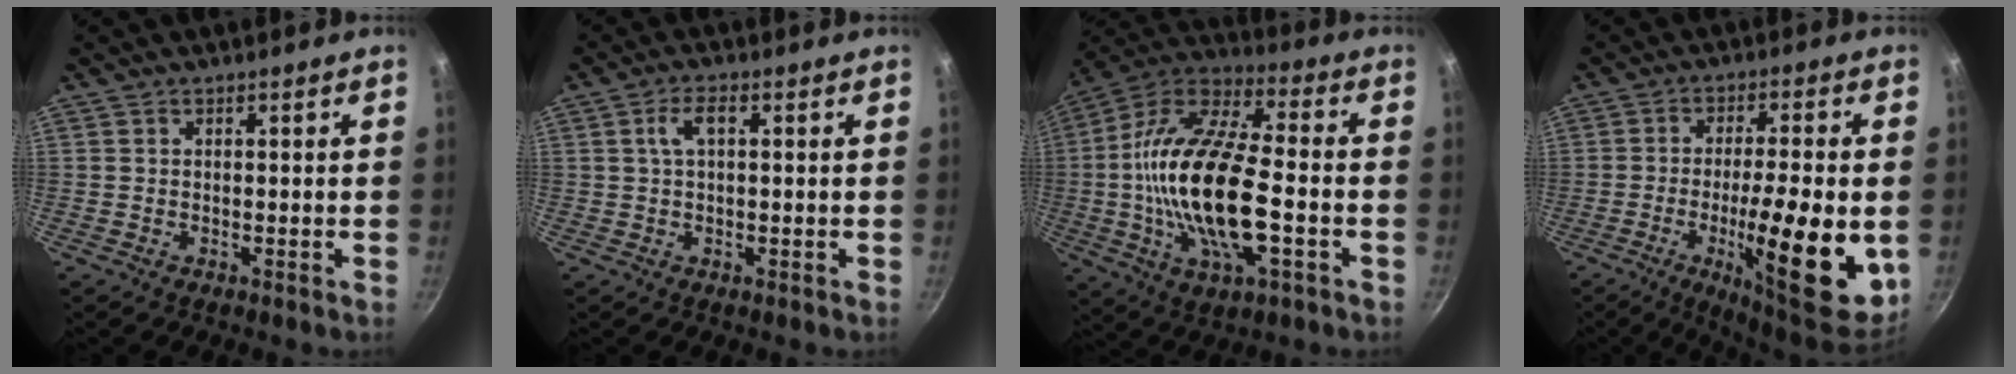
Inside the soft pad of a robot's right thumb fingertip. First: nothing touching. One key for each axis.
{"total": 3.8, "fx": 0.9, "fy": 1.7, "fz": 3.3, "tx": -0.067, "ty": 0.010, "tz": 0.017}
{"total": 23.8, "fx": -3.3, "fy": 9.7, "fz": 21.5, "tx": -0.417, "ty": 0.023, "tz": -0.075}
{"total": 20.5, "fx": -4.4, "fy": 5.4, "fz": 19.3, "tx": -0.269, "ty": 0.003, "tz": -0.062}